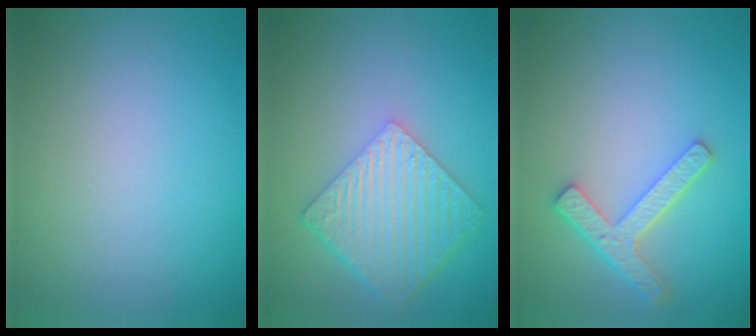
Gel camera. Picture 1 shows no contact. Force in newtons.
{"total": 6.2, "press": 4.5, "slide": 4.3}
{"total": 3.9, "press": 3.1, "slide": 2.3}